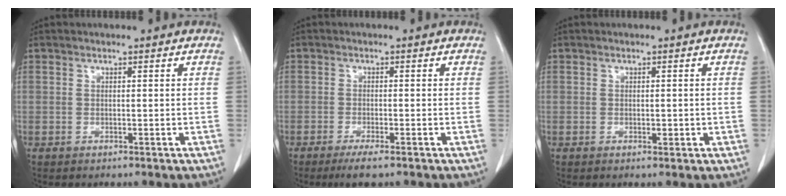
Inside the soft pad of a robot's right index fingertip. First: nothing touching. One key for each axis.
{"total": 3.5, "fx": -2.5, "fy": 0.2, "fz": 2.4, "tx": -0.044, "ty": -0.009, "tz": -0.043}
{"total": 1.1, "fx": -0.1, "fy": 0.7, "fz": 0.9, "tx": -0.008, "ty": -0.001, "tz": 0.002}